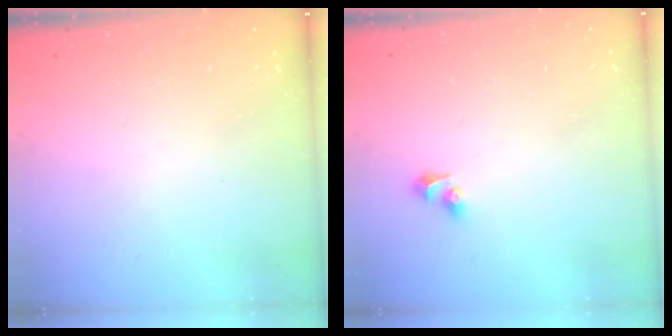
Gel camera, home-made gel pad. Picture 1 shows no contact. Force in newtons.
{"total": 4.5, "press": 4.0, "slide": 2.0}